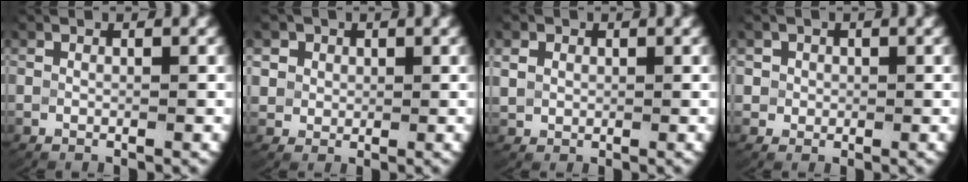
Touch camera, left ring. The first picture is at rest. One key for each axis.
{"total": 4.0, "fx": 1.3, "fy": 3.5, "fz": 1.5, "tx": -0.046, "ty": -0.008, "tz": 0.027}
{"total": 2.0, "fx": 0.6, "fy": 1.7, "fz": 0.9, "tx": -0.026, "ty": -0.004, "tz": 0.019}
{"total": 3.2, "fx": 0.7, "fy": 3.0, "fz": 1.0, "tx": -0.026, "ty": 0.000, "tz": 0.009}